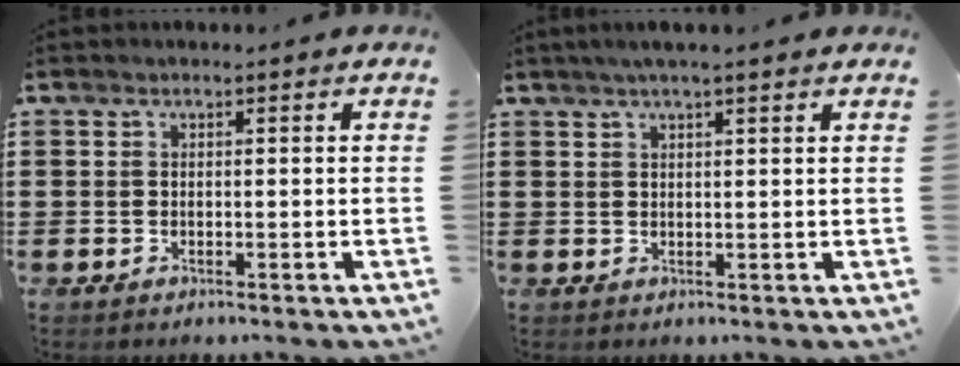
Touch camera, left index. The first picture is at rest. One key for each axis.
{"total": 2.4, "fx": 1.8, "fy": -0.1, "fz": 1.5, "tx": -0.032, "ty": 0.004, "tz": 0.033}